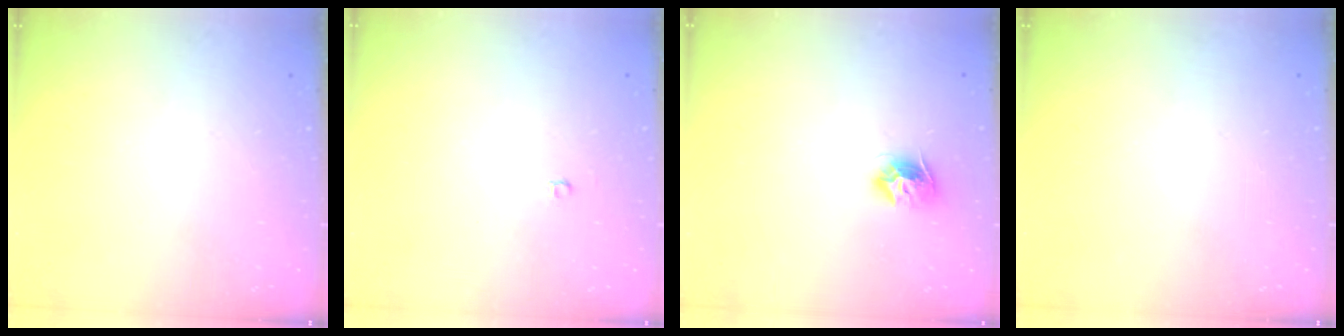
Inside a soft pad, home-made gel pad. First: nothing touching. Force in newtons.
{"total": 2.2, "press": 2.2, "slide": 0.2}
{"total": 8.8, "press": 8.8, "slide": 0.4}
{"total": 0.0}